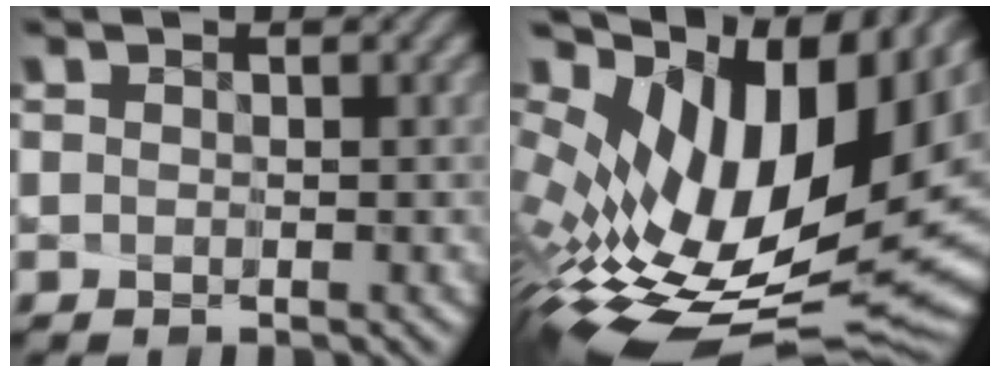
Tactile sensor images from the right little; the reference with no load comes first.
{"total": 14.1, "force": [2.3, 7.5, 11.7], "torque": [-0.182, -0.006, 0.056]}